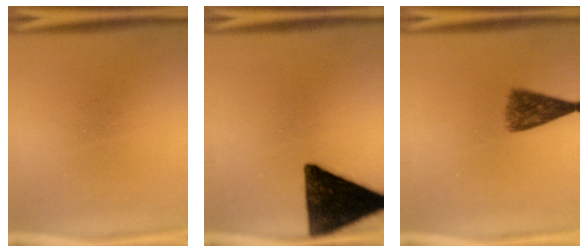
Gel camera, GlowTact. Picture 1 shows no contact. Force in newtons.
{"total": 15.3}
{"total": 5.9}